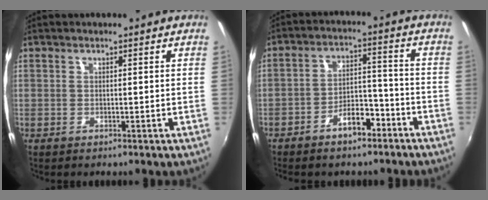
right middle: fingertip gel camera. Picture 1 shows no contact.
{"total": 7.1, "force": [-5.0, 3.4, 3.7], "torque": [-0.068, 0.026, -0.067]}